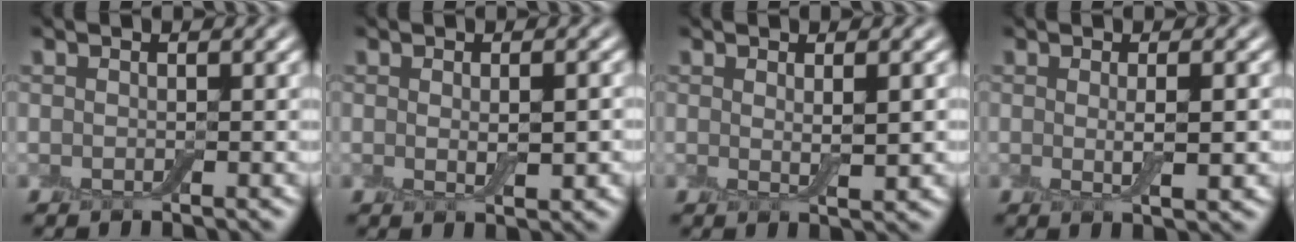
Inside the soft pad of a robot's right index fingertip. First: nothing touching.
{"total": 2.4, "force": [0.0, 0.7, 2.3], "torque": [-0.040, -0.006, 0.002]}
{"total": 2.0, "force": [0.5, 0.3, 1.9], "torque": [-0.031, -0.007, 0.009]}
{"total": 2.7, "force": [0.0, 0.5, 2.6], "torque": [-0.045, -0.007, 0.002]}